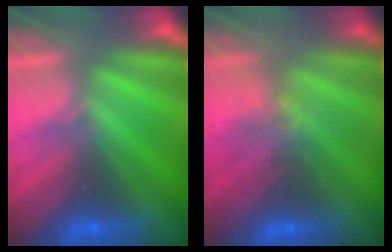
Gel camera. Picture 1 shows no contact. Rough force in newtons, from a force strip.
{"total": 2.8}